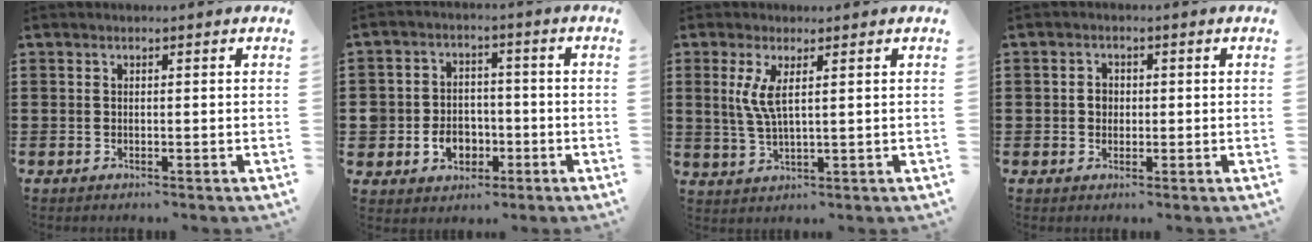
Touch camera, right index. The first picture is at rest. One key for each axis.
{"total": 5.5, "fx": -1.7, "fy": 4.8, "fz": 2.1, "tx": -0.043, "ty": 0.011, "tz": -0.031}
{"total": 4.6, "fx": 1.6, "fy": 1.0, "fz": 4.3, "tx": -0.097, "ty": -0.005, "tz": 0.024}
{"total": 1.9, "fx": 0.0, "fy": 1.7, "fz": 0.9, "tx": -0.022, "ty": 0.008, "tz": -0.003}